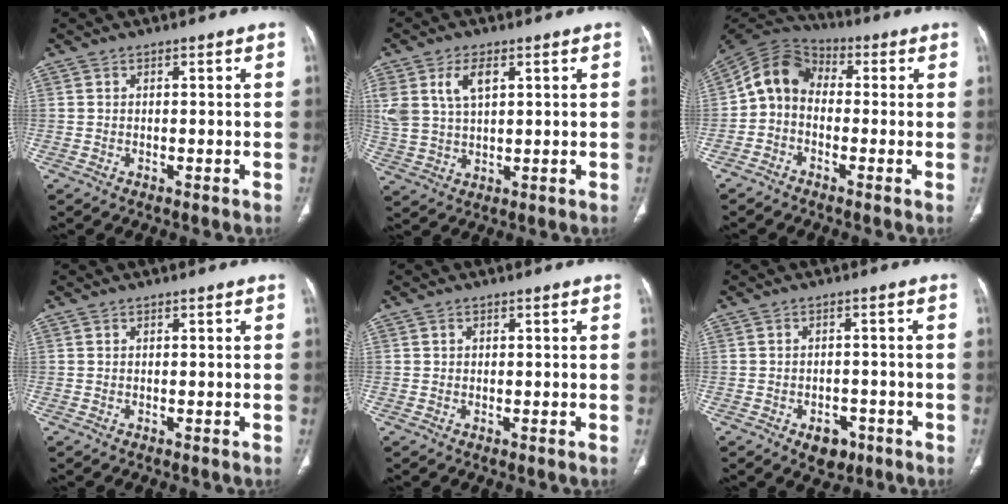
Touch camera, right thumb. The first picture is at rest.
{"total": 8.8, "force": [3.5, 4.9, 6.4], "torque": [-0.135, -0.003, 0.075]}
{"total": 9.0, "force": [-0.7, 7.1, 5.6], "torque": [-0.092, 0.037, -0.034]}
{"total": 0.0}
{"total": 0.6, "force": [0.2, 0.5, 0.2], "torque": [0.001, 0.002, 0.003]}
{"total": 4.7, "force": [-2.4, 3.2, 2.4], "torque": [-0.015, 0.012, -0.027]}